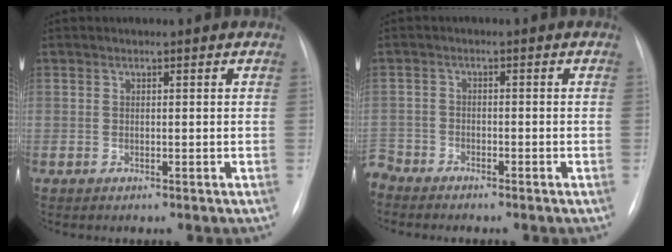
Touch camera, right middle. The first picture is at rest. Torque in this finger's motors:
{"motor_torque": [0.12, -0.17, 0.04, 0.01]}